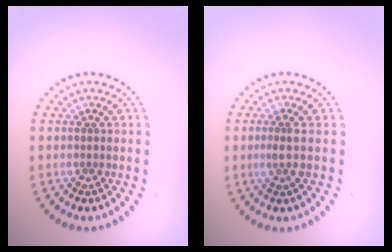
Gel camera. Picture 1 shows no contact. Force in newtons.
{"total": 1.6, "press": 1.3, "slide": 1.0}